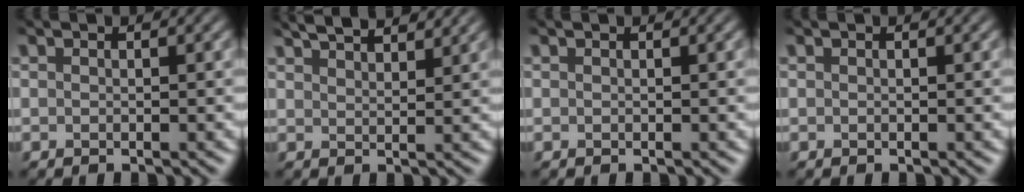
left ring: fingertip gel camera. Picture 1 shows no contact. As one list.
[{"total": 4.8, "force": [4.1, 1.2, 2.3], "torque": [-0.022, 0.018, 0.042]}, {"total": 0.0}, {"total": 0.0}]